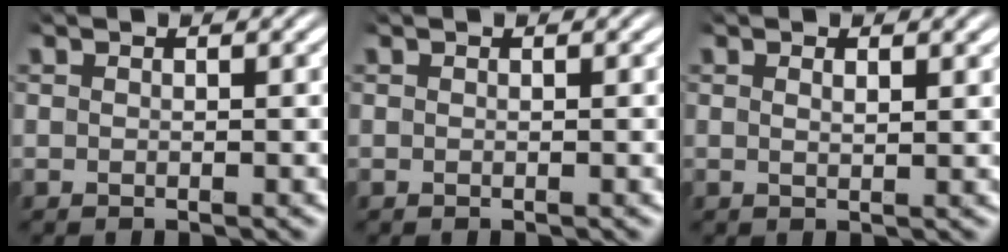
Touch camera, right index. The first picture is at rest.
{"total": 0.0}
{"total": 0.9, "force": [0.5, -0.4, 0.6], "torque": [-0.010, -0.008, 0.012]}